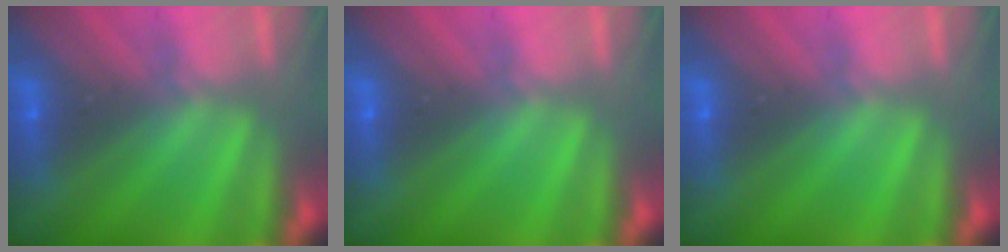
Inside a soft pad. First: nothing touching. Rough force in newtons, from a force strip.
{"total": 0.0}
{"total": 0.0}